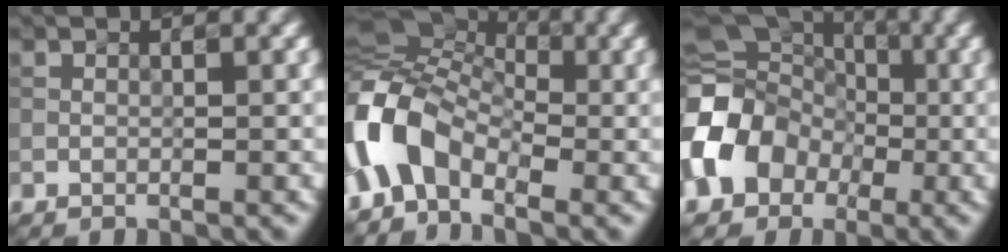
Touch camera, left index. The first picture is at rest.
{"total": 7.5, "force": [-2.8, 5.0, 4.8], "torque": [-0.092, 0.010, -0.073]}
{"total": 11.1, "force": [-2.3, 9.4, 5.4], "torque": [-0.098, -0.004, -0.065]}